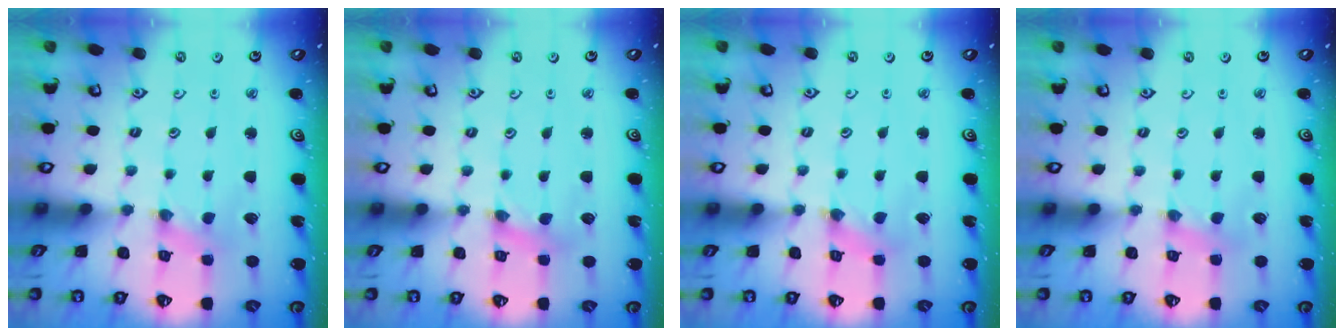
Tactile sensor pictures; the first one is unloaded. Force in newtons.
{"total": 1.9, "press": 1.9, "slide": 0.3}
{"total": 1.1, "press": 1.0, "slide": 0.3}
{"total": 2.7, "press": 2.6, "slide": 0.5}